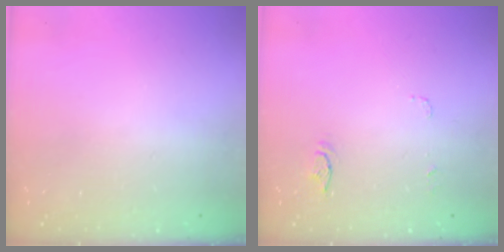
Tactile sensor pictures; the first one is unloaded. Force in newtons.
{"total": 5.5, "press": 5.4, "slide": 0.4}